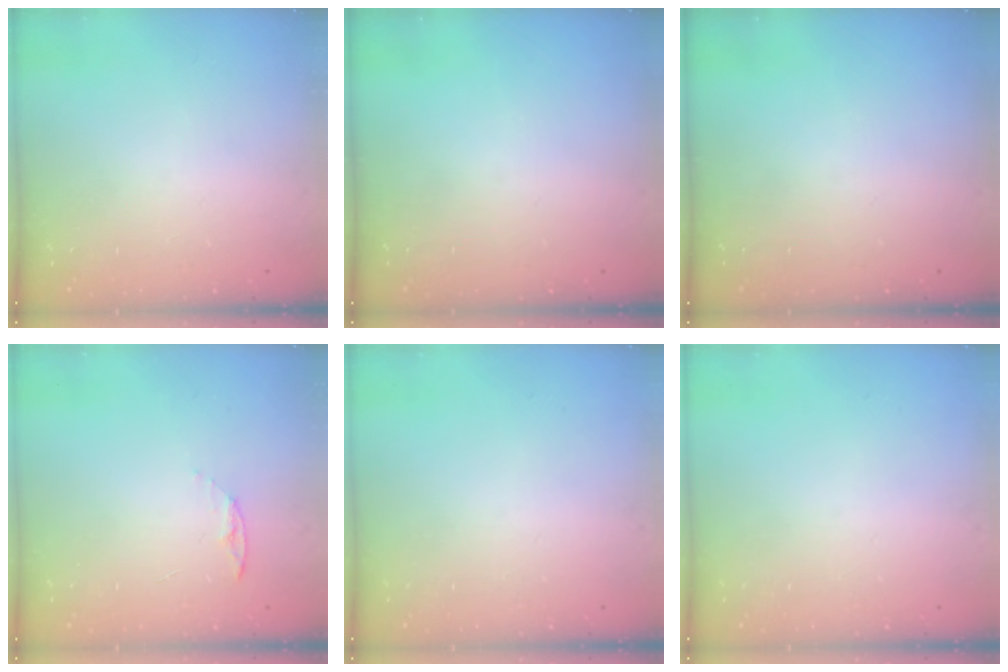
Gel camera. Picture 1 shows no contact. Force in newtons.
{"total": 0.0}
{"total": 0.0}
{"total": 4.9, "press": 4.9, "slide": 0.6}
{"total": 0.0}
{"total": 0.0}